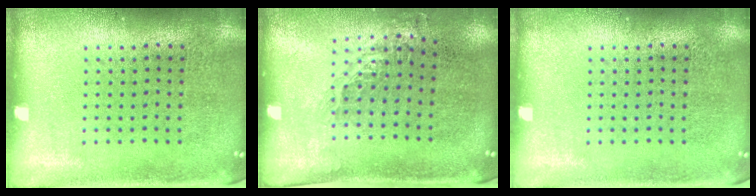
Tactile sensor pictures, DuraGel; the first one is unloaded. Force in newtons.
{"total": 0.8, "press": 0.8, "slide": 0.3}
{"total": 0.0}